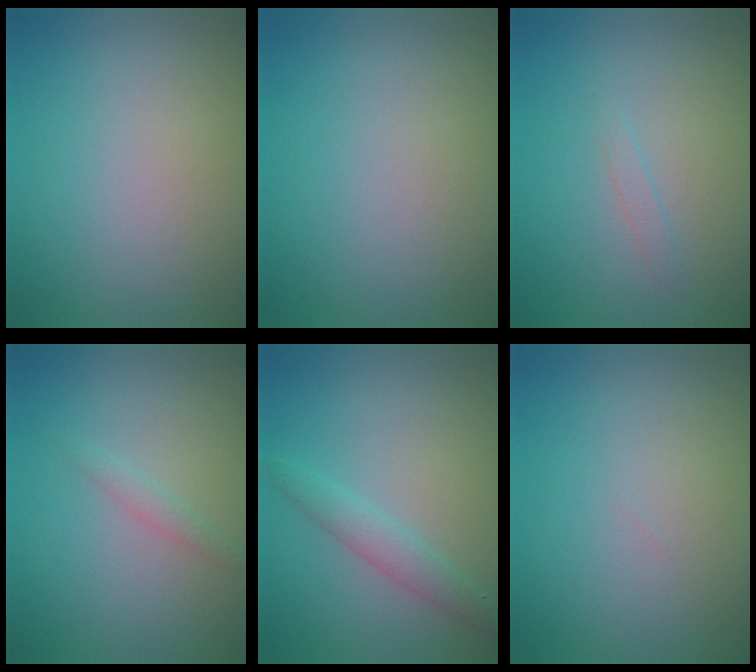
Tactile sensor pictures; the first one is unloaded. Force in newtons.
{"total": 0.0}
{"total": 0.7, "press": 0.7, "slide": 0.0}
{"total": 1.0, "press": 0.9, "slide": 0.2}
{"total": 2.2, "press": 2.2, "slide": 0.1}
{"total": 0.0}